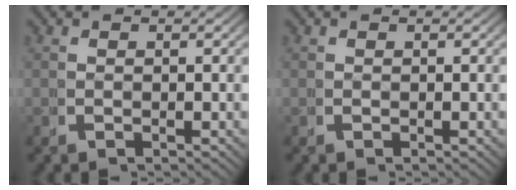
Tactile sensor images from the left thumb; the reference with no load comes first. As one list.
[{"total": 0.0}]